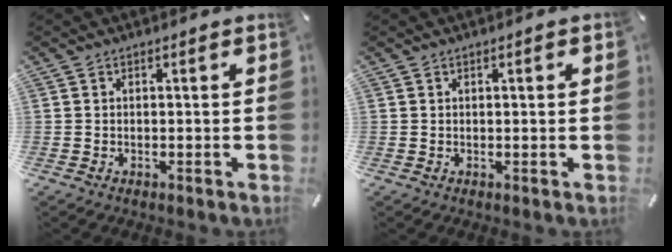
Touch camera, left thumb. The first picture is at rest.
{"total": 1.2, "force": [0.2, 0.2, 1.2], "torque": [-0.022, 0.000, 0.003]}